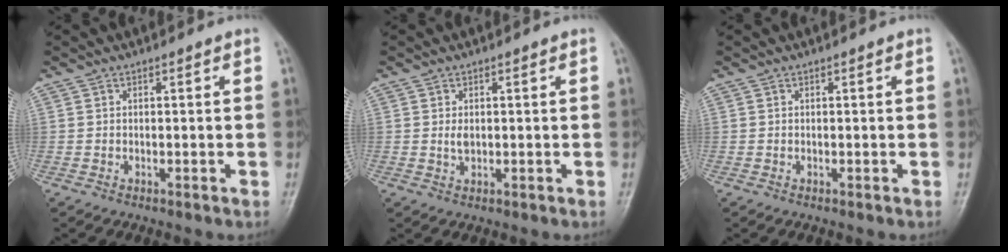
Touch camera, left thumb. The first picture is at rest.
{"total": 1.9, "force": [0.5, 1.1, 1.5], "torque": [-0.022, -0.004, 0.011]}
{"total": 0.0}